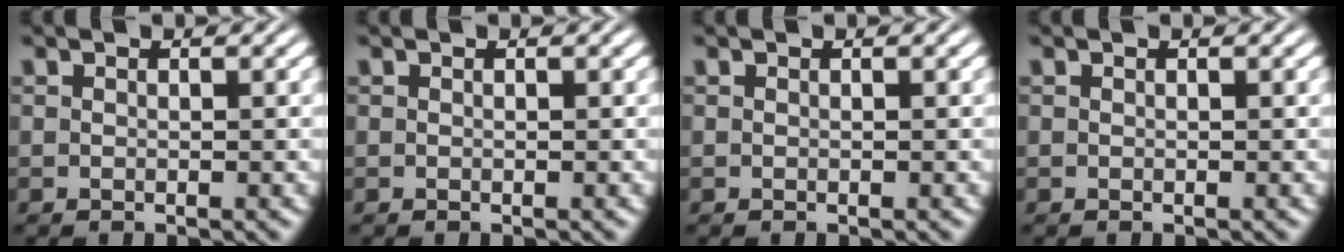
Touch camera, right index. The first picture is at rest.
{"total": 0.0}
{"total": 0.0}
{"total": 0.0}